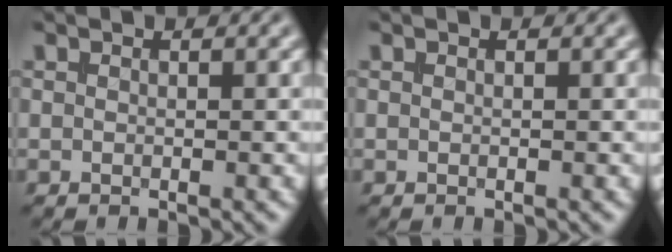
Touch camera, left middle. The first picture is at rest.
{"total": 0.0}